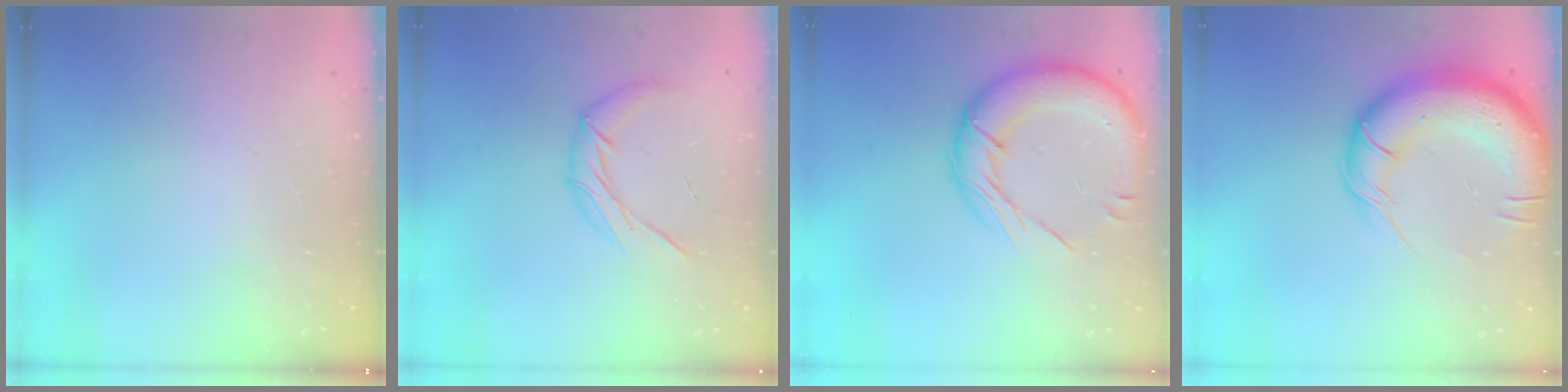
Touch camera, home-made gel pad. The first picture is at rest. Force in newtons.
{"total": 10.4, "press": 10.4, "slide": 1.0}
{"total": 17.6, "press": 17.4, "slide": 2.5}
{"total": 19.7, "press": 19.2, "slide": 4.8}